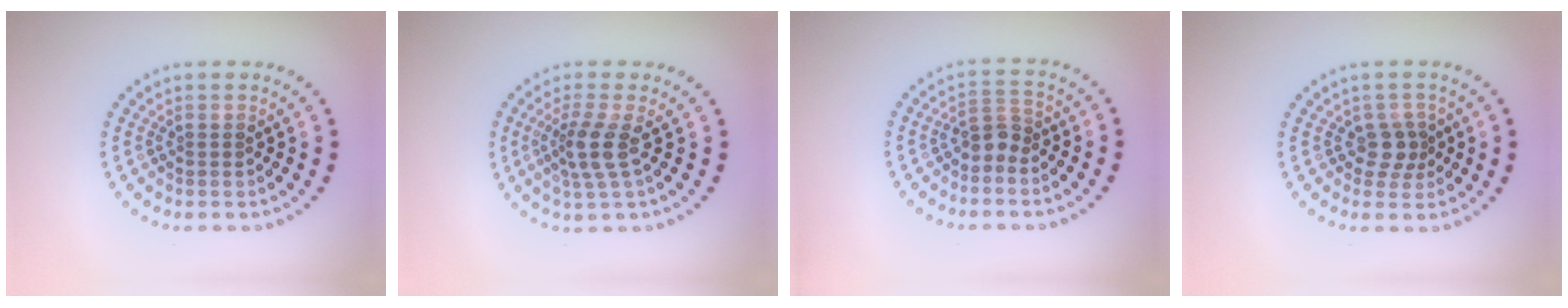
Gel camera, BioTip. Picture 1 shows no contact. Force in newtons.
{"total": 3.0, "press": 2.3, "slide": 1.9}
{"total": 2.2, "press": 1.7, "slide": 1.4}
{"total": 2.1, "press": 1.7, "slide": 1.3}